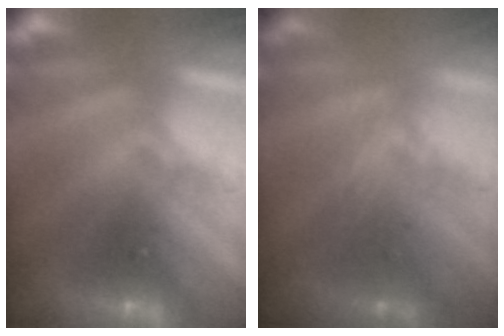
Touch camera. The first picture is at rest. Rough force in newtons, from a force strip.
{"total": 2.4}